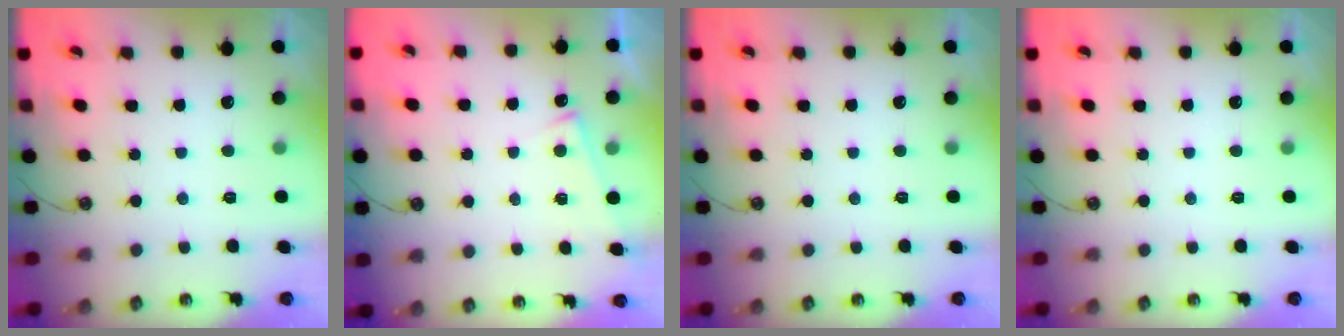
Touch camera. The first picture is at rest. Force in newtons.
{"total": 7.3, "press": 7.3, "slide": 0.4}
{"total": 0.0}
{"total": 0.0}